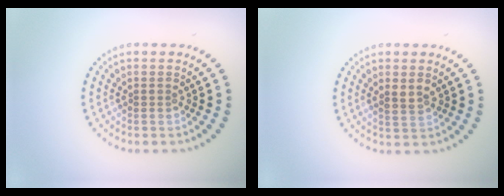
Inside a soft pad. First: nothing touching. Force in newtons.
{"total": 1.6, "press": 1.5, "slide": 0.5}